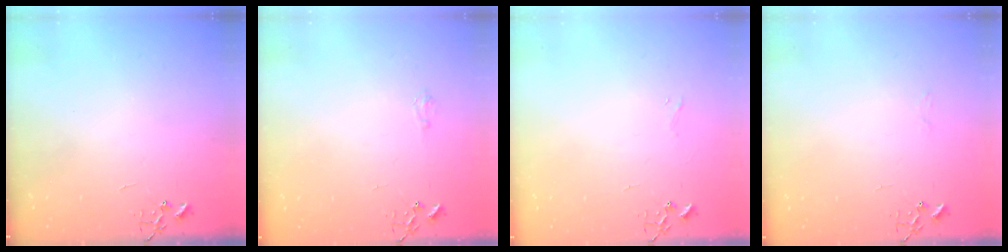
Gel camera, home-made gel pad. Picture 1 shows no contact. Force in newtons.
{"total": 3.8, "press": 3.8, "slide": 0.5}
{"total": 3.4, "press": 3.4, "slide": 0.3}
{"total": 3.0, "press": 3.0, "slide": 0.3}